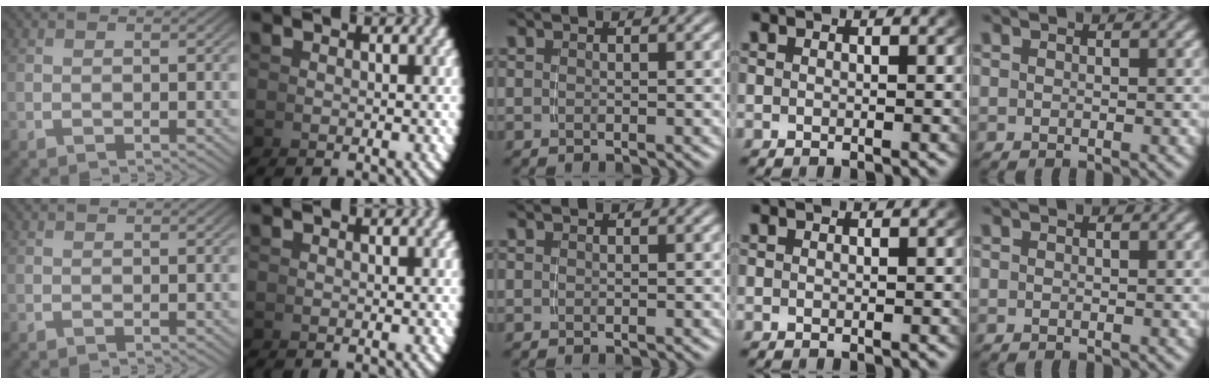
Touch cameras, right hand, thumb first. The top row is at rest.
{}